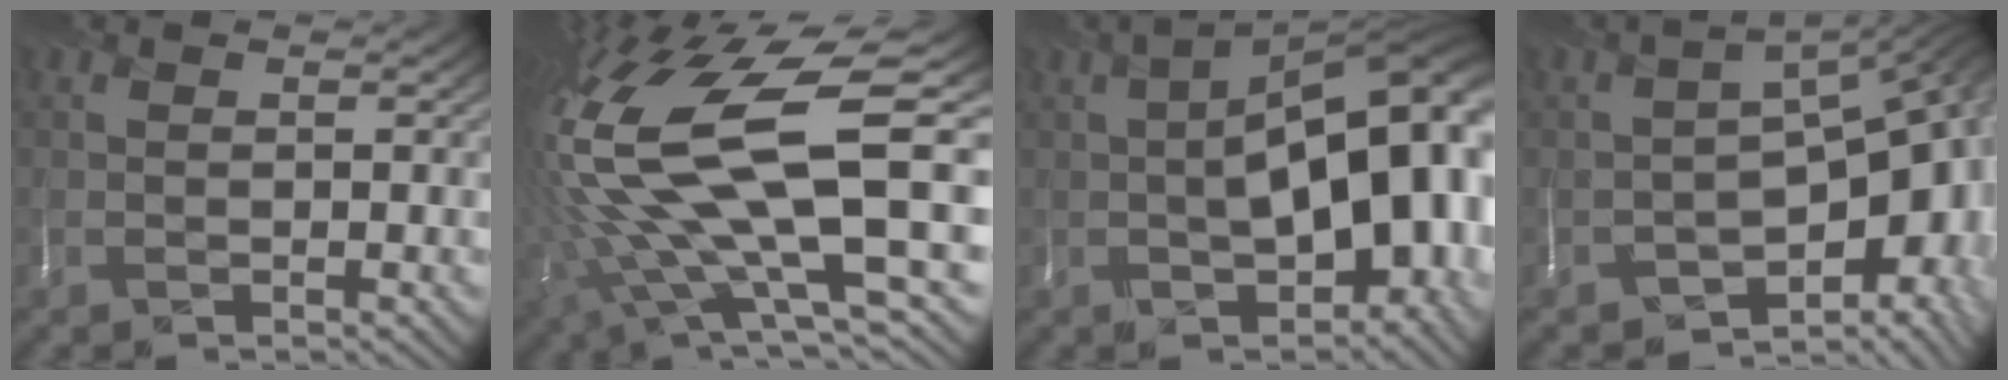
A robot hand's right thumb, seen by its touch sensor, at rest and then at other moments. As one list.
[{"total": 18.3, "force": [1.1, 6.2, 17.2], "torque": [-0.357, -0.029, 0.037]}, {"total": 16.6, "force": [-1.1, 7.9, 14.5], "torque": [-0.210, -0.006, -0.016]}, {"total": 12.1, "force": [-4.2, 6.2, 9.6], "torque": [-0.125, -0.031, -0.045]}]